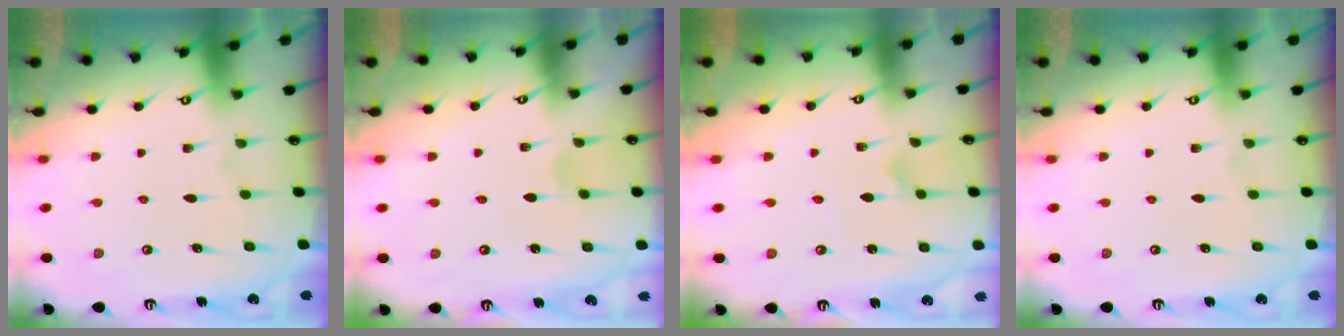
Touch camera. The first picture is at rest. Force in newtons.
{"total": 0.7, "press": 0.7, "slide": 0.1}
{"total": 1.4, "press": 1.4, "slide": 0.1}
{"total": 0.0}